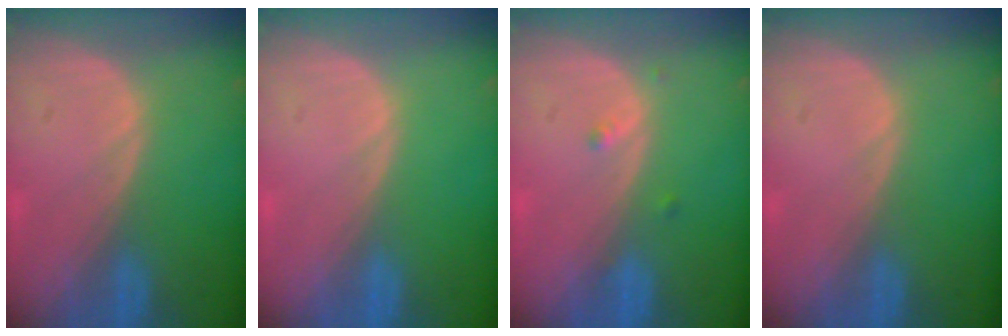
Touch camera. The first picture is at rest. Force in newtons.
{"total": 0.0}
{"total": 1.3, "press": 1.1, "slide": 0.7}
{"total": 0.0}